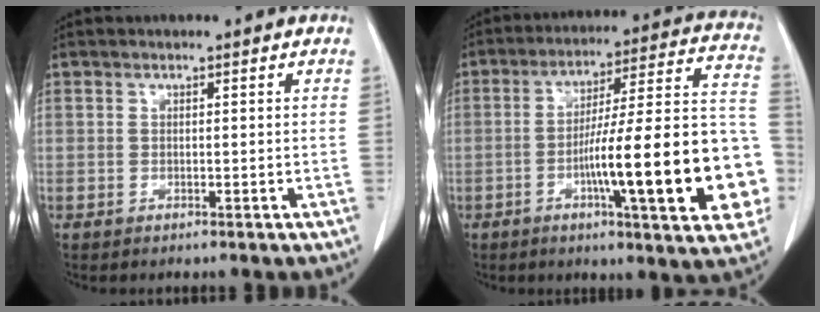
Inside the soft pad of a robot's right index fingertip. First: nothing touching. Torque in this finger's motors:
{"motor_torque": [2.14, 0.00, 0.81, 0.21]}